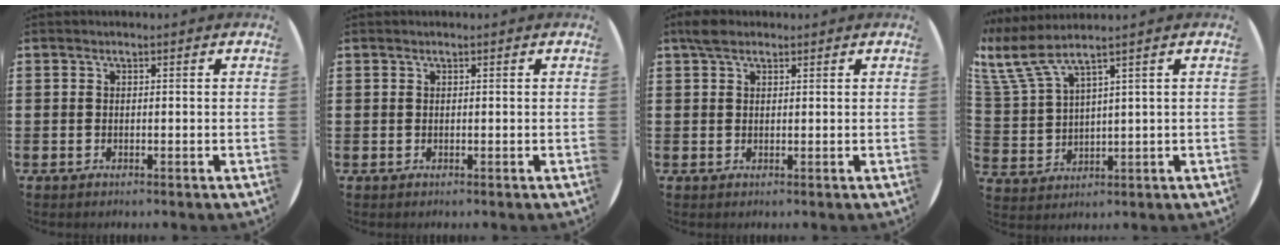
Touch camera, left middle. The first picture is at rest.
{"total": 0.0}
{"total": 2.3, "force": [1.8, 1.0, 1.0], "torque": [-0.015, 0.003, 0.031]}
{"total": 5.4, "force": [3.9, 0.8, 3.7], "torque": [-0.096, -0.015, 0.060]}